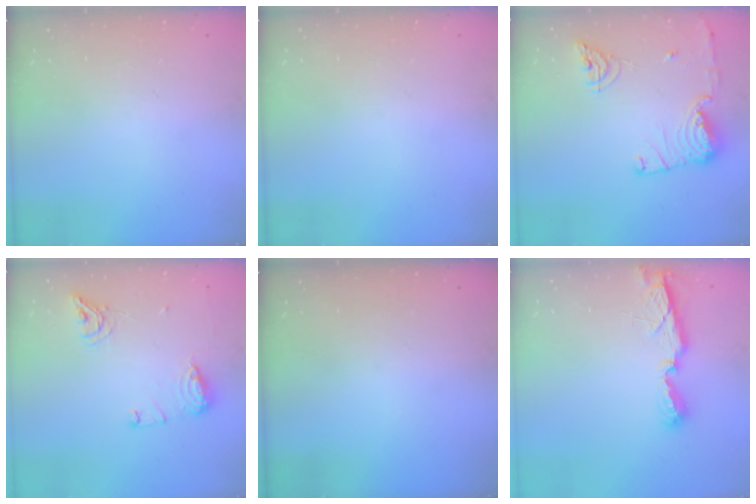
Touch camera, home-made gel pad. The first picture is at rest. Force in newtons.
{"total": 0.0}
{"total": 13.7, "press": 13.6, "slide": 1.5}
{"total": 11.5, "press": 11.4, "slide": 1.1}
{"total": 0.0}
{"total": 6.7, "press": 6.7, "slide": 0.5}